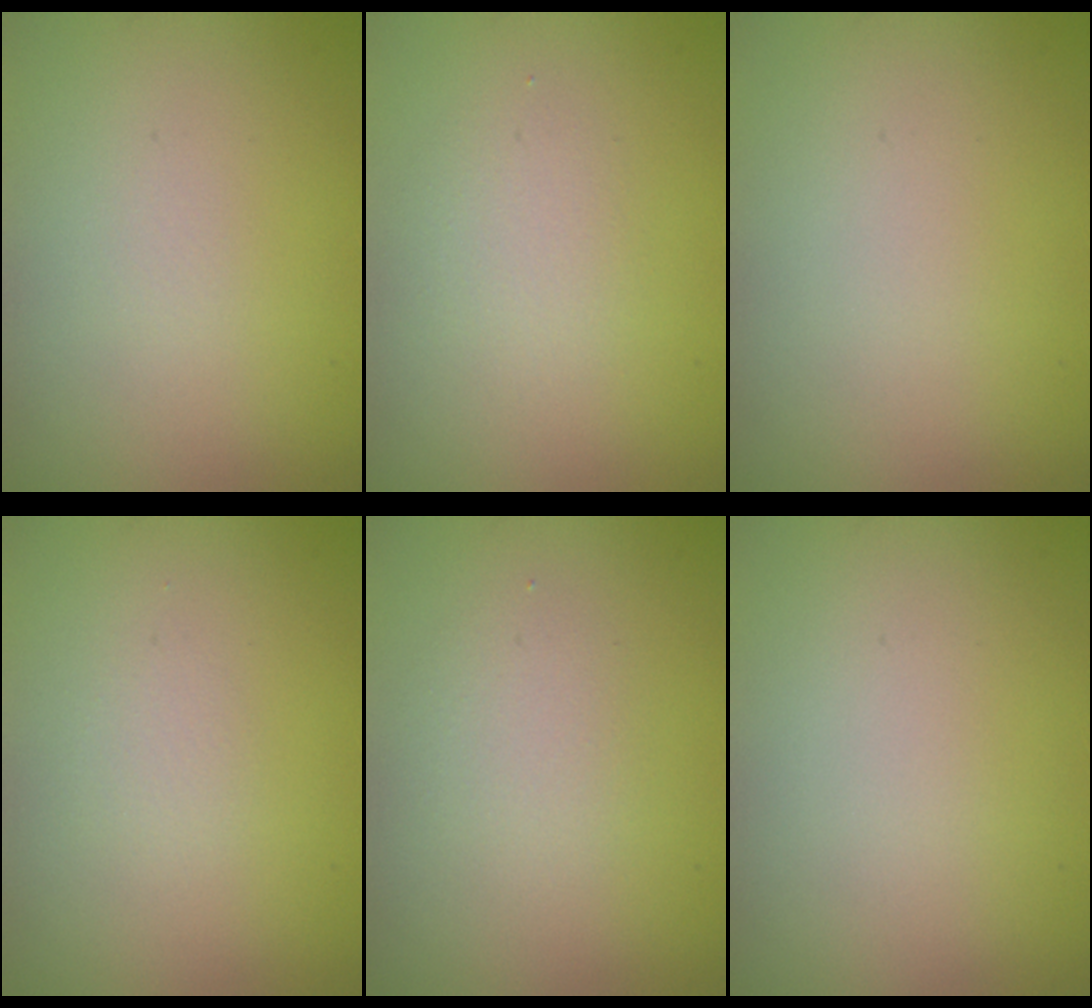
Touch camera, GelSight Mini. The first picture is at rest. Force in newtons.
{"total": 1.6, "press": 1.6, "slide": 0.1}
{"total": 0.0}
{"total": 0.6, "press": 0.6, "slide": 0.0}
{"total": 1.6, "press": 1.6, "slide": 0.1}
{"total": 0.0}